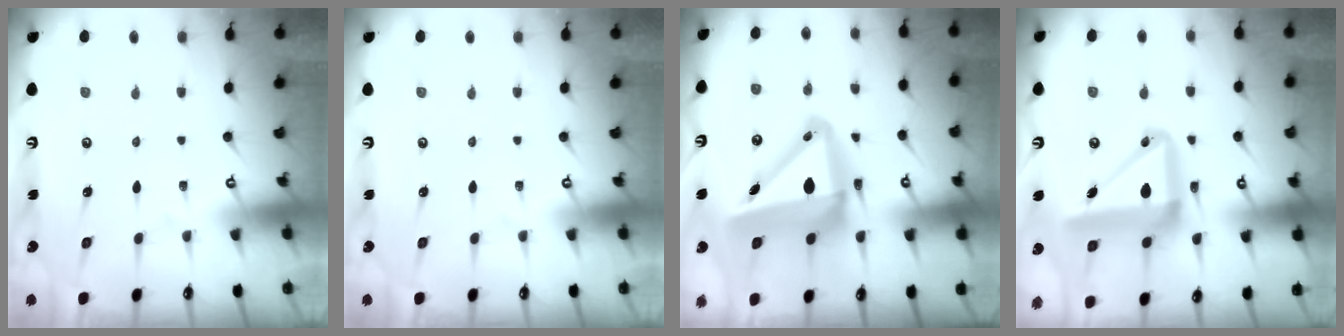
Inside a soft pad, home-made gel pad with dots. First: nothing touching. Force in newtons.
{"total": 0.0}
{"total": 15.2, "press": 14.9, "slide": 3.2}
{"total": 14.9, "press": 14.8, "slide": 2.0}